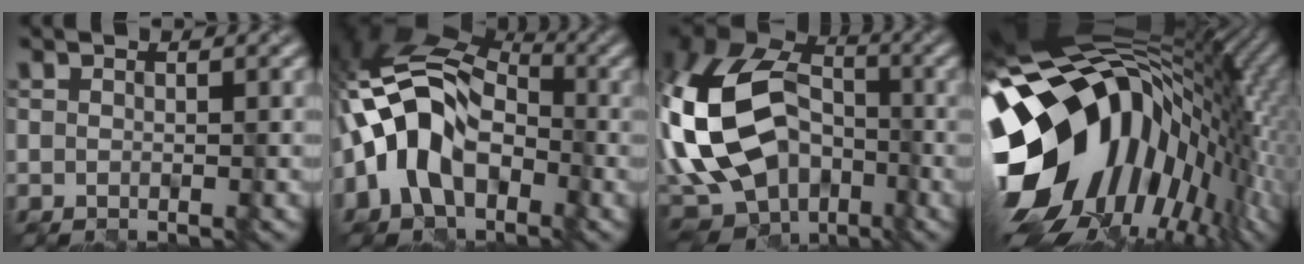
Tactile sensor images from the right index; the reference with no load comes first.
{"total": 10.9, "force": [-2.4, 7.4, 7.7], "torque": [-0.148, 0.023, -0.072]}
{"total": 18.9, "force": [-1.8, 14.3, 12.1], "torque": [-0.260, 0.009, -0.040]}
{"total": 18.6, "force": [-2.5, 12.6, 13.4], "torque": [-0.248, 0.010, -0.067]}